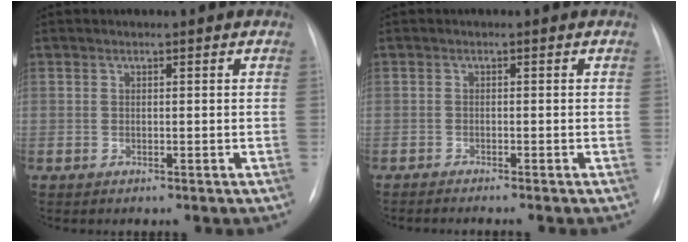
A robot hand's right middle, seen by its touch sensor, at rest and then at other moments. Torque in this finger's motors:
{"motor_torque": [1.07, -0.94, 0.04, 0.00]}